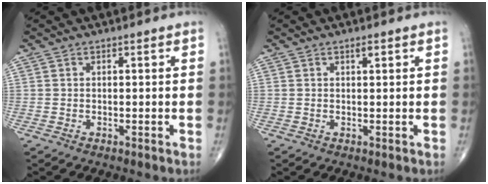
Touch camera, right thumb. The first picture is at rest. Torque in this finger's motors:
{"motor_torque": [2.18, 2.83, 0.10, 0.03, 0.00]}